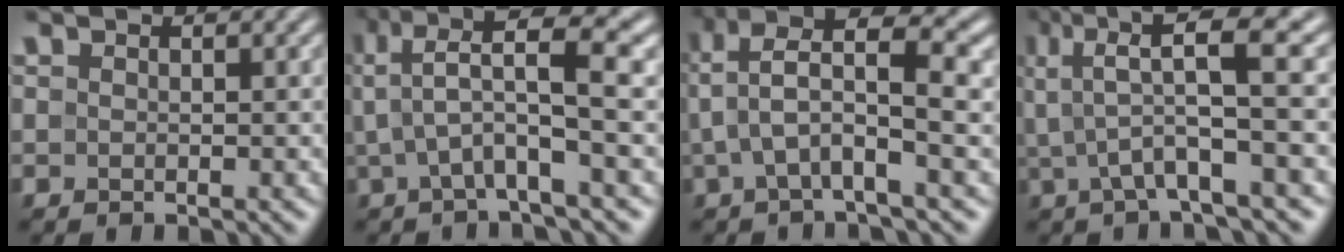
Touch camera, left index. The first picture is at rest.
{"total": 6.8, "force": [1.6, 1.2, 6.4], "torque": [-0.118, 0.015, 0.023]}
{"total": 5.9, "force": [1.1, 1.5, 5.6], "torque": [-0.109, 0.015, 0.011]}
{"total": 7.4, "force": [2.3, 1.3, 6.9], "torque": [-0.112, 0.016, 0.036]}